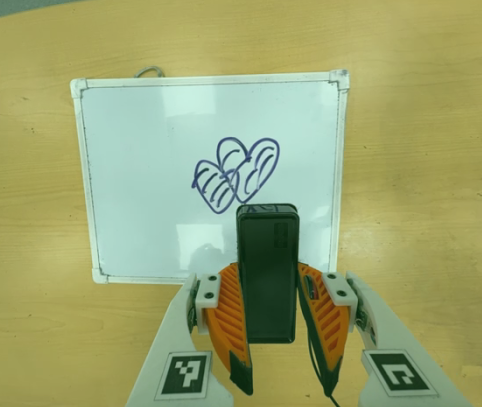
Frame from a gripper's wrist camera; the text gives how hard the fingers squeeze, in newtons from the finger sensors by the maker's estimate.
{"total": 4.5, "left": 3.3, "right": 5.6}